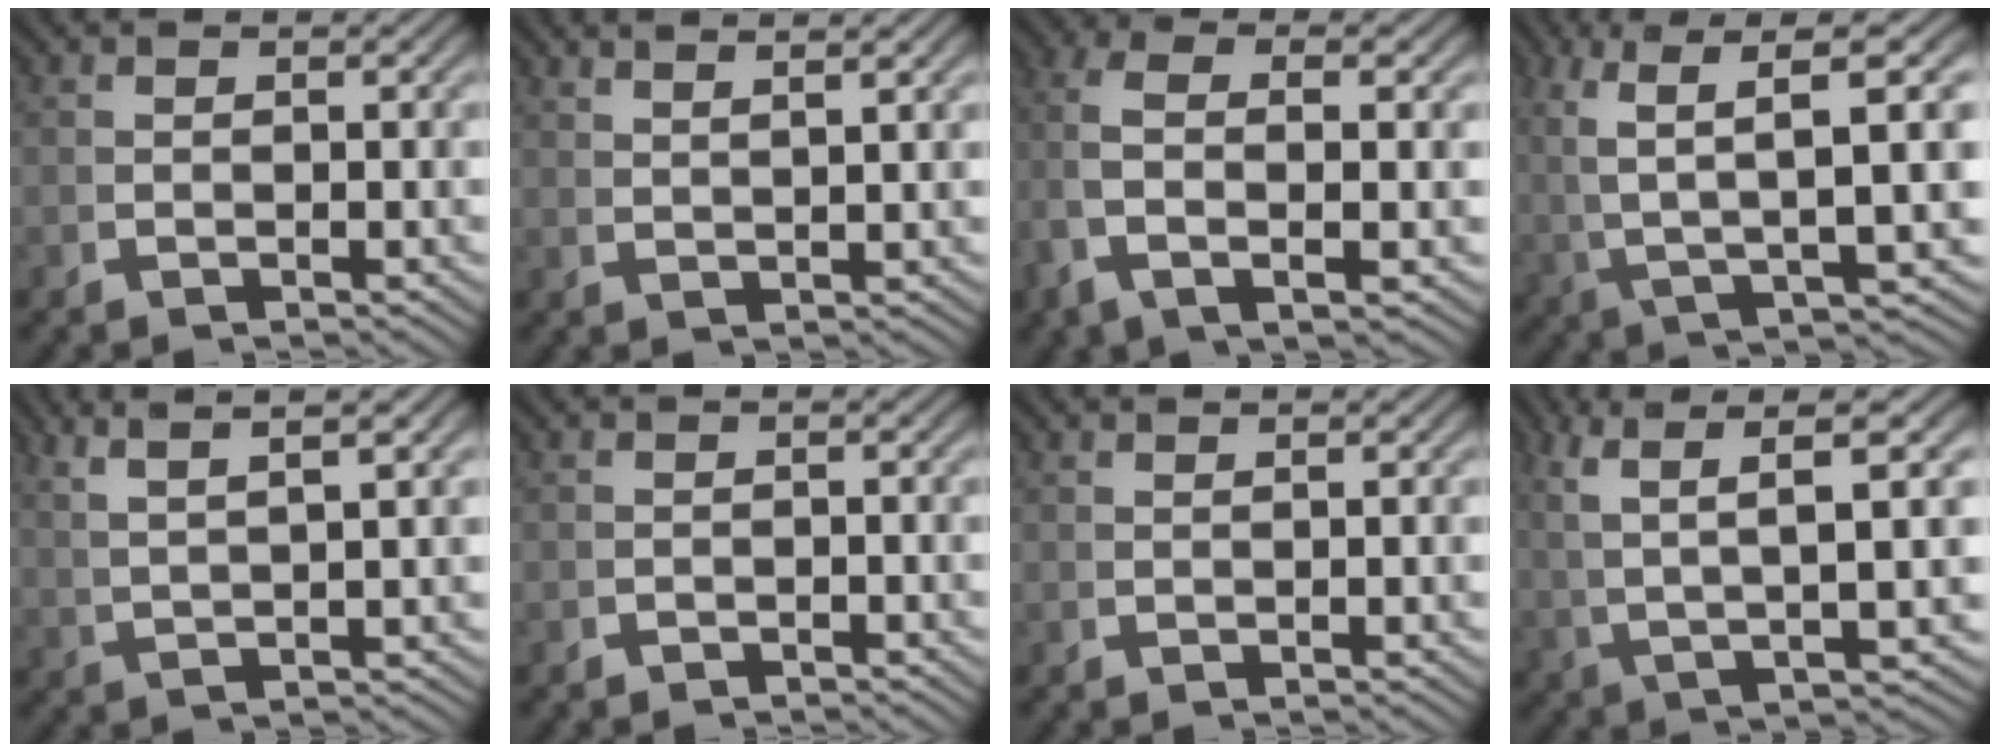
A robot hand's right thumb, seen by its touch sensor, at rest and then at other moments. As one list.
[{"total": 3.1, "force": [2.7, -0.4, 1.3], "torque": [-0.015, 0.013, 0.052]}, {"total": 5.6, "force": [0.9, 1.9, 5.2], "torque": [-0.123, -0.003, 0.021]}, {"total": 9.8, "force": [1.7, 3.9, 8.8], "torque": [-0.148, -0.001, 0.036]}, {"total": 5.7, "force": [4.0, 1.0, 3.9], "torque": [-0.051, 0.020, 0.072]}, {"total": 1.0, "force": [-1.0, -0.1, -0.2], "torque": [0.005, -0.004, -0.014]}, {"total": 0.0}, {"total": 10.4, "force": [3.7, 4.4, 8.6], "torque": [-0.147, 0.021, 0.057]}]